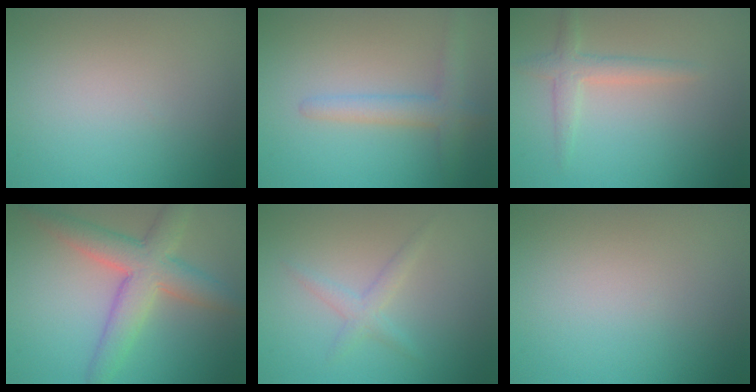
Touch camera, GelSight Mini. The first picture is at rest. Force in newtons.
{"total": 2.8, "press": 2.8, "slide": 0.2}
{"total": 2.3, "press": 2.3, "slide": 0.1}
{"total": 6.3, "press": 6.3, "slide": 0.4}
{"total": 1.7, "press": 1.7, "slide": 0.1}
{"total": 0.0}